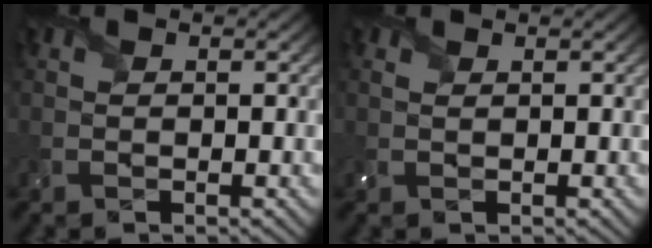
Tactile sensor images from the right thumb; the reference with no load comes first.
{"total": 0.6, "force": [0.5, 0.3, 0.4], "torque": [-0.016, 0.000, 0.010]}